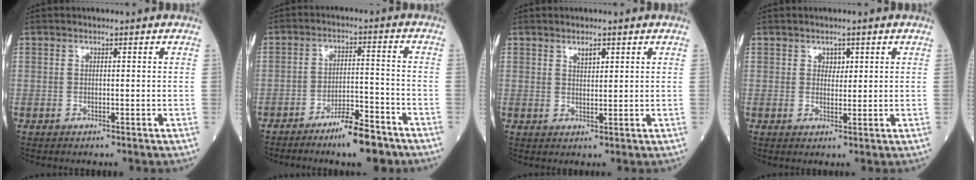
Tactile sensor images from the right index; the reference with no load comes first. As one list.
[{"total": 7.5, "force": [-5.7, 1.3, 4.7], "torque": [-0.080, -0.003, -0.095]}, {"total": 1.8, "force": [1.2, 0.7, 1.2], "torque": [-0.024, -0.002, 0.022]}, {"total": 1.7, "force": [0.8, 1.2, 0.9], "torque": [-0.010, -0.003, 0.013]}]